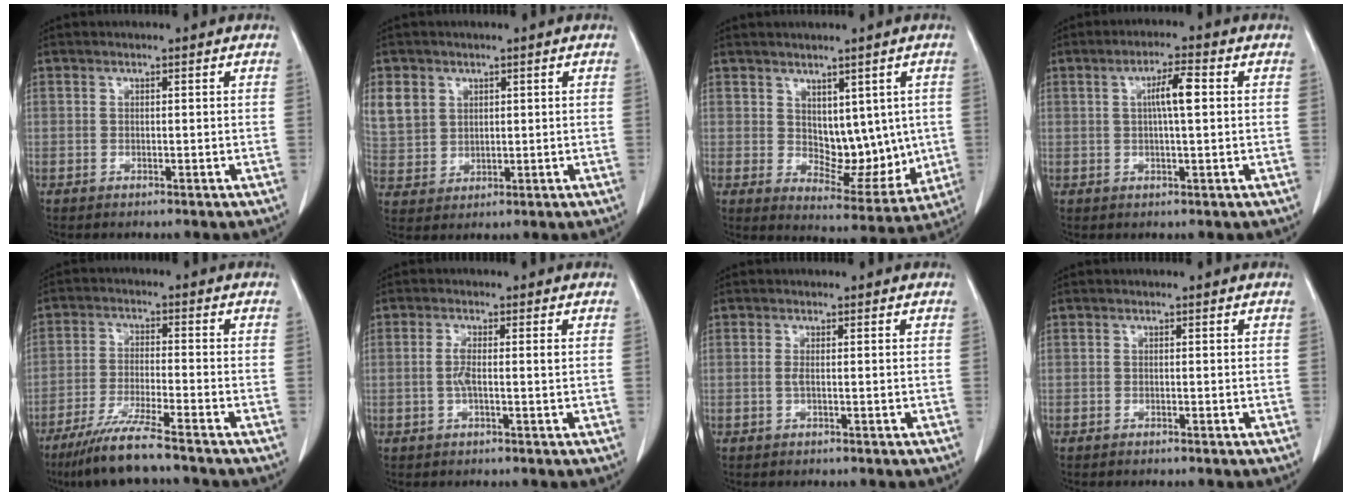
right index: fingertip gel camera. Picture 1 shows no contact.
{"total": 10.2, "force": [4.1, 8.6, 3.6], "torque": [-0.113, 0.019, 0.099]}
{"total": 8.9, "force": [1.5, 5.4, 6.9], "torque": [-0.079, -0.004, 0.042]}
{"total": 4.8, "force": [0.8, 0.4, 4.7], "torque": [-0.083, 0.007, 0.011]}
{"total": 9.0, "force": [-7.2, -0.4, 5.4], "torque": [-0.095, -0.028, -0.130]}
{"total": 2.7, "force": [-0.1, 0.3, 2.7], "torque": [-0.057, 0.001, -0.003]}
{"total": 0.8, "force": [-0.1, -0.1, 0.8], "torque": [-0.023, -0.002, -0.002]}
{"total": 0.0}